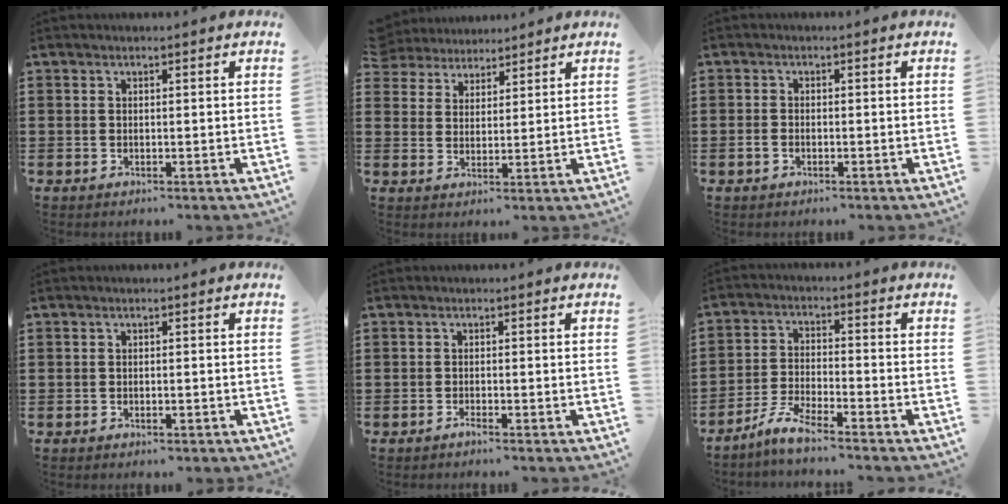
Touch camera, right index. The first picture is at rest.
{"total": 4.0, "force": [3.7, 1.5, -0.5], "torque": [-0.009, -0.005, 0.072]}
{"total": 1.2, "force": [-0.7, 0.7, 0.8], "torque": [-0.016, -0.002, -0.012]}
{"total": 0.8, "force": [-0.7, 0.1, 0.3], "torque": [-0.008, -0.004, -0.014]}
{"total": 0.6, "force": [-0.6, -0.1, 0.1], "torque": [-0.003, -0.004, -0.012]}
{"total": 5.3, "force": [-4.8, 0.0, 2.4], "torque": [-0.068, -0.012, -0.098]}